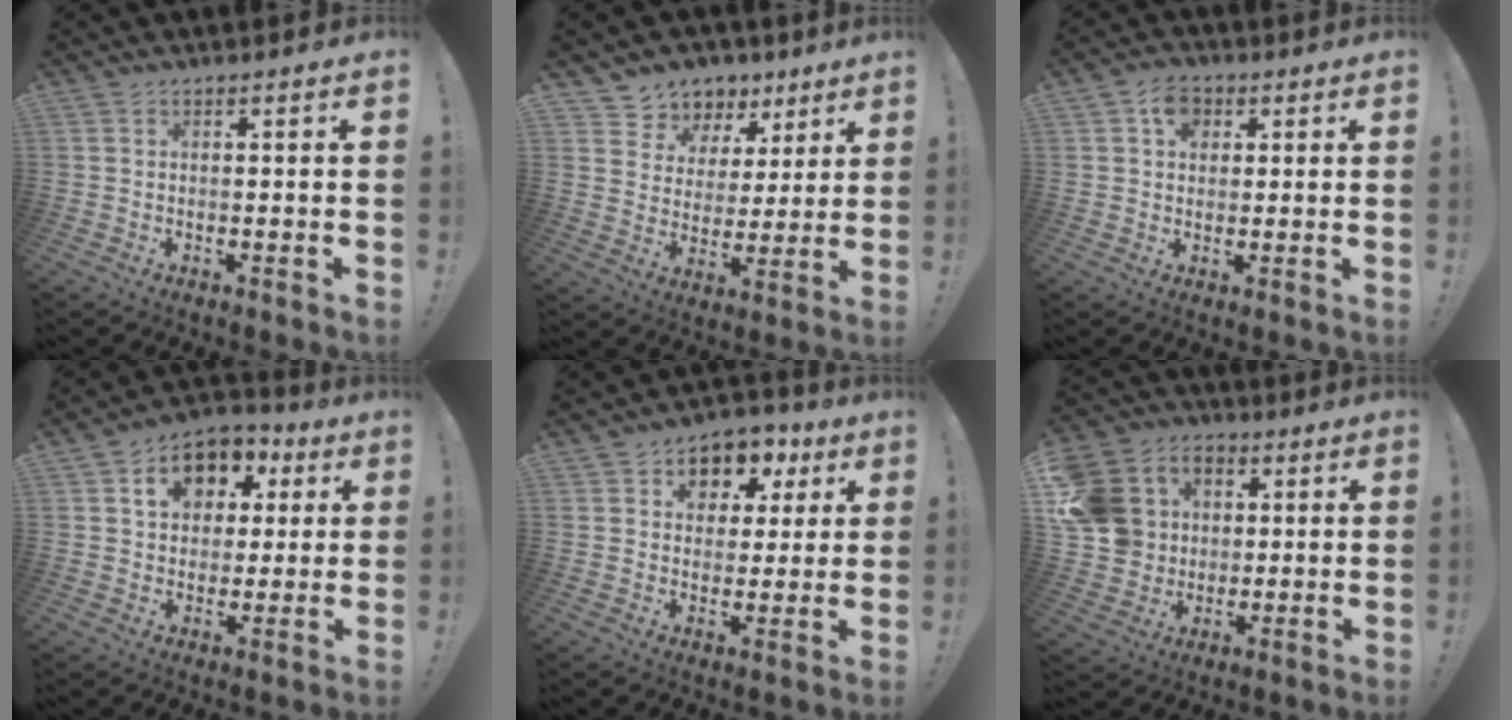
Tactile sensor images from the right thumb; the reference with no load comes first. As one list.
[{"total": 7.8, "force": [4.9, 6.0, 0.9], "torque": [-0.014, -0.048, 0.097]}, {"total": 5.9, "force": [2.0, 4.7, 2.9], "torque": [-0.046, 0.006, 0.037]}, {"total": 11.5, "force": [4.1, 9.2, 5.5], "torque": [-0.074, -0.011, 0.078]}, {"total": 7.5, "force": [2.7, 6.5, 2.7], "torque": [-0.024, -0.019, 0.051]}, {"total": 14.3, "force": [2.5, 13.0, 5.5], "torque": [-0.075, -0.001, 0.060]}]